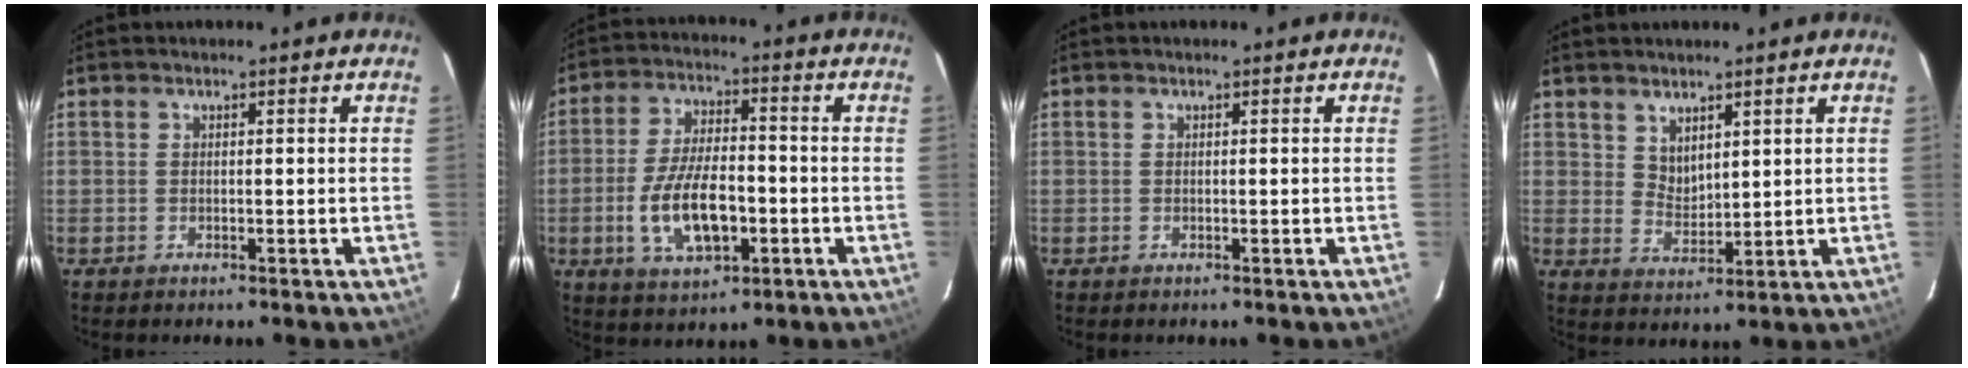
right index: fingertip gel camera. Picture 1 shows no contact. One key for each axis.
{"total": 12.3, "fx": -3.4, "fy": 5.5, "fz": 10.5, "tx": -0.214, "ty": -0.004, "tz": -0.053}
{"total": 0.0}
{"total": 4.2, "fx": 3.0, "fy": 2.2, "fz": 1.9, "tx": -0.027, "ty": -0.001, "tz": 0.061}